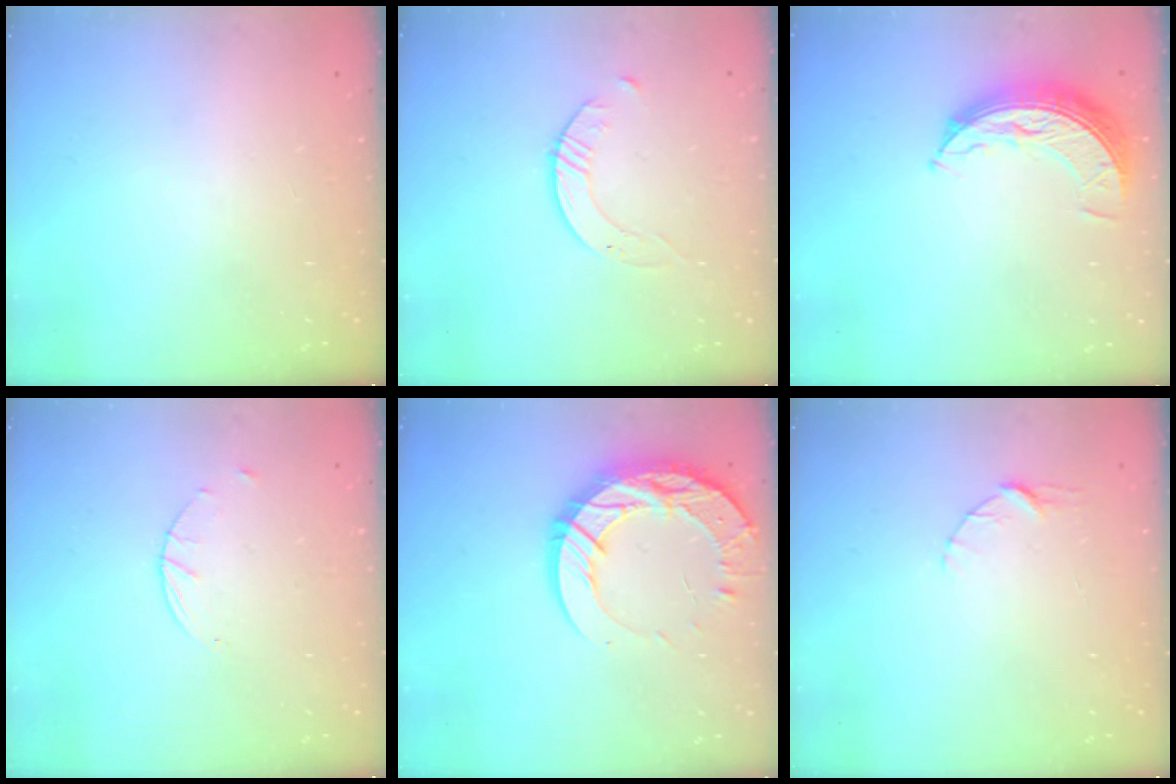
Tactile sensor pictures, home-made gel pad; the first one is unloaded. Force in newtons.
{"total": 2.6, "press": 2.6, "slide": 0.3}
{"total": 8.7, "press": 8.7, "slide": 0.6}
{"total": 1.7, "press": 1.7, "slide": 0.3}
{"total": 18.0, "press": 17.9, "slide": 1.6}
{"total": 3.8, "press": 3.8, "slide": 0.4}